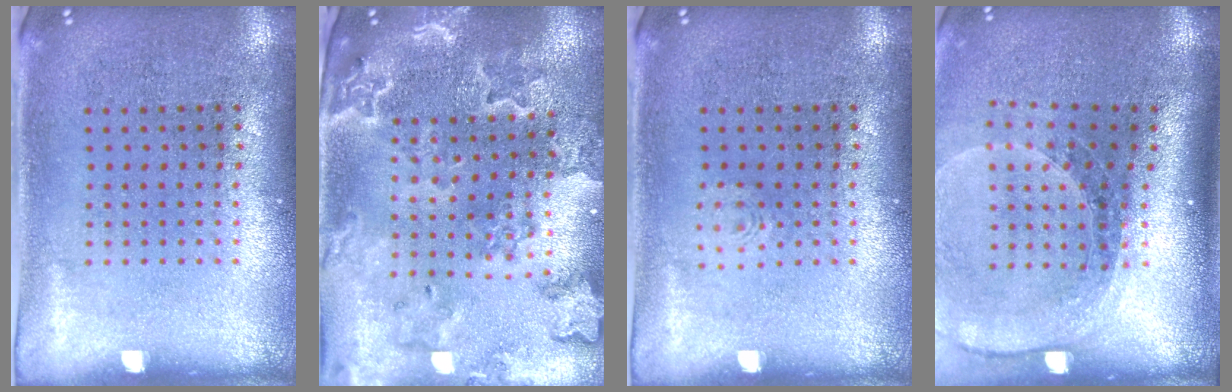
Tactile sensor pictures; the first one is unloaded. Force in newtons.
{"total": 2.2, "press": 2.1, "slide": 0.4}
{"total": 0.7, "press": 0.6, "slide": 0.2}
{"total": 1.8, "press": 1.6, "slide": 0.7}